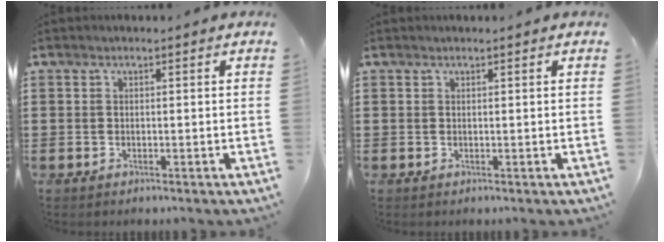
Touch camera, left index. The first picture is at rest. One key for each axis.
{"total": 0.0}